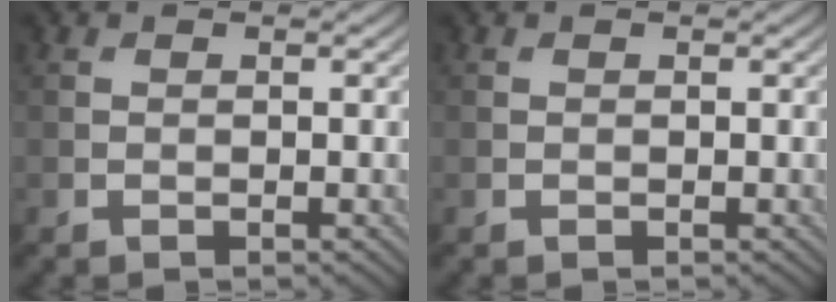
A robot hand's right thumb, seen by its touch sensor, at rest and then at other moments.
{"total": 0.0}